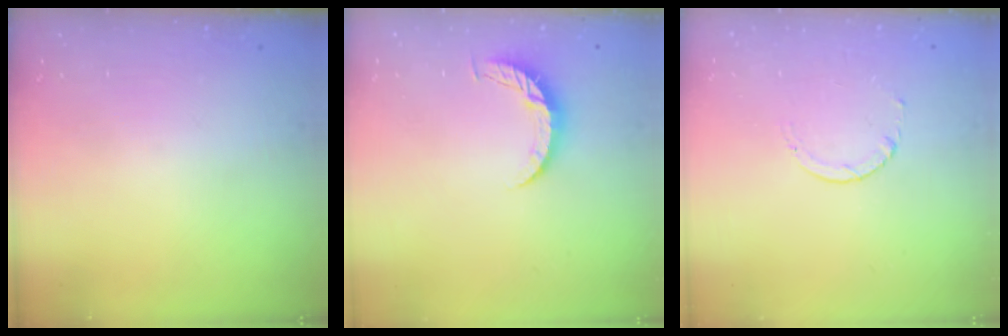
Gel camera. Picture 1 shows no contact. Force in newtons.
{"total": 6.1, "press": 6.0, "slide": 0.6}
{"total": 1.7, "press": 1.7, "slide": 0.2}